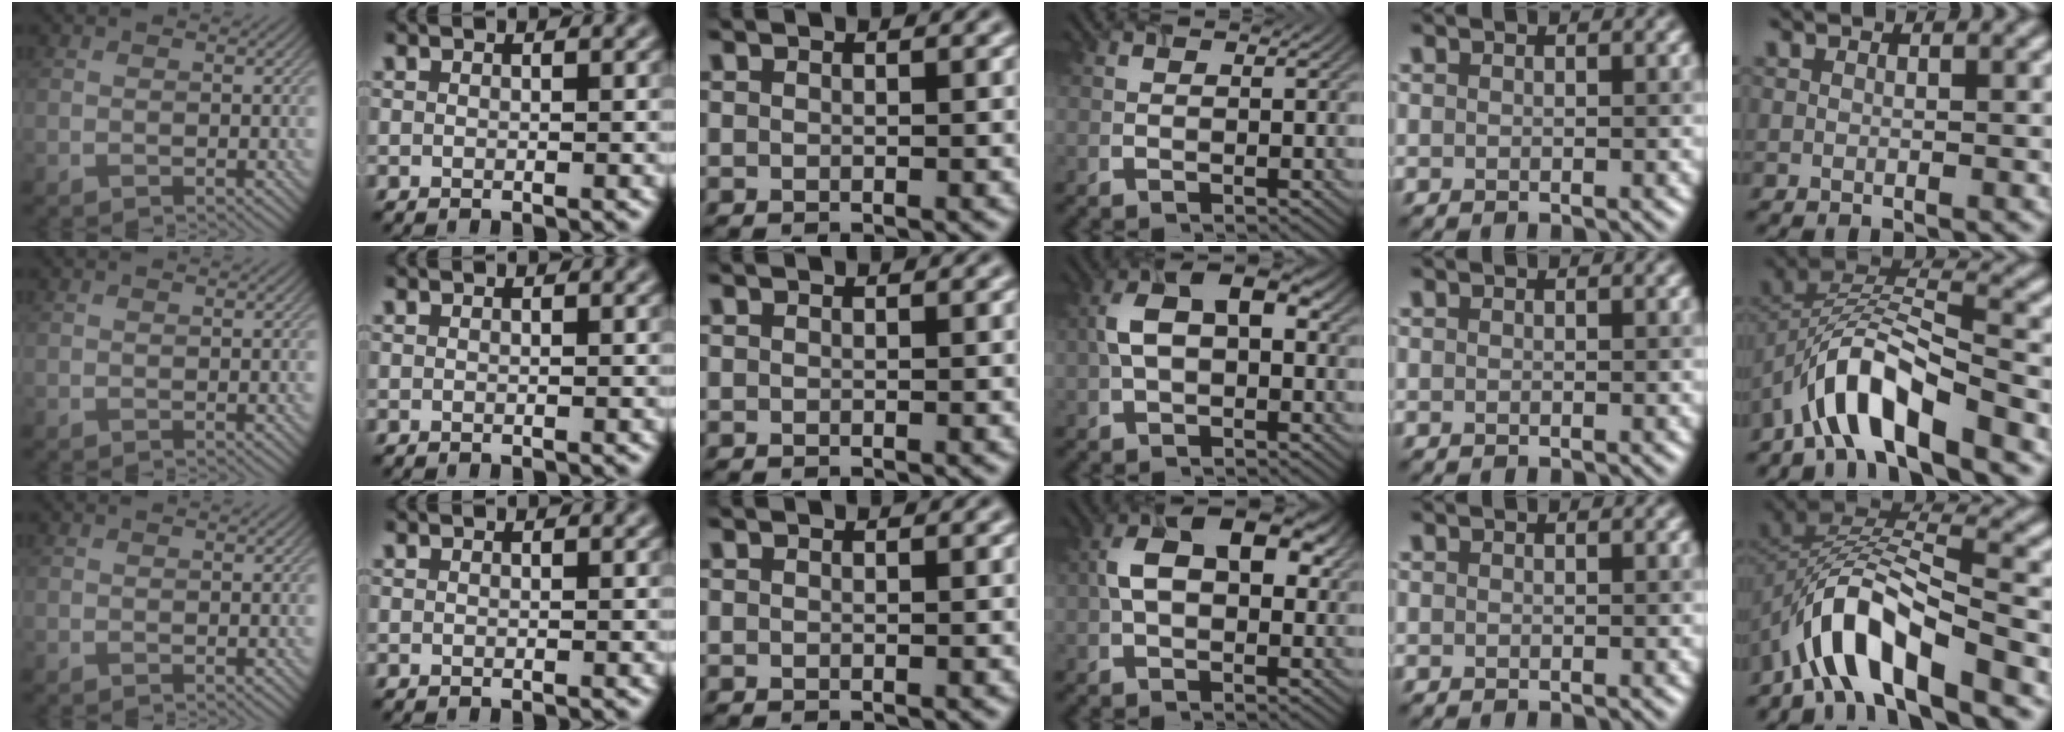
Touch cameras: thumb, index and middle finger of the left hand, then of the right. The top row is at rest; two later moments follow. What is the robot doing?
{"motion": "lift_and_place", "object": "timer"}